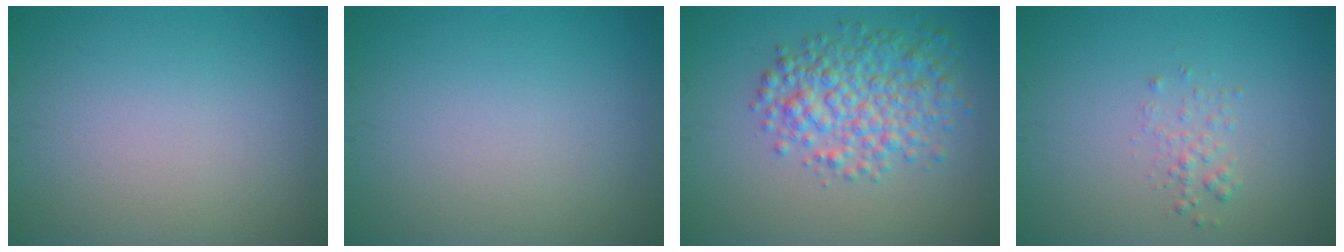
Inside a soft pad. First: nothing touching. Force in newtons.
{"total": 0.0}
{"total": 5.2, "press": 5.2, "slide": 0.1}
{"total": 1.1, "press": 1.1, "slide": 0.1}